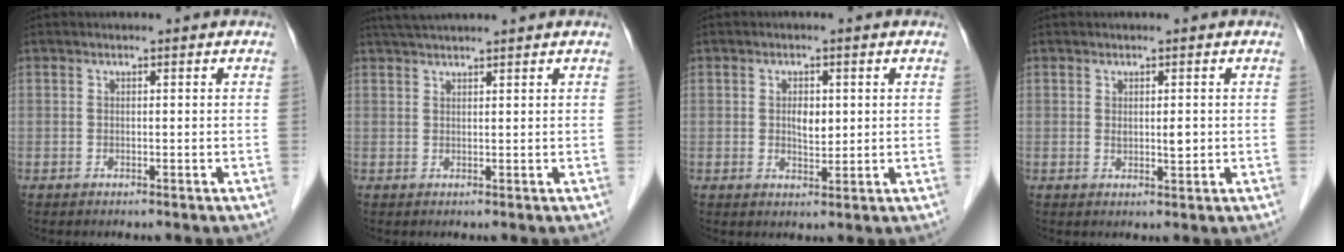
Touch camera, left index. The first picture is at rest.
{"total": 3.2, "force": [2.8, -0.3, 1.4], "torque": [-0.016, 0.029, 0.052]}
{"total": 3.0, "force": [0.5, 1.6, 2.5], "torque": [-0.042, 0.001, 0.010]}
{"total": 1.8, "force": [0.2, 0.6, 1.7], "torque": [-0.029, -0.003, 0.006]}